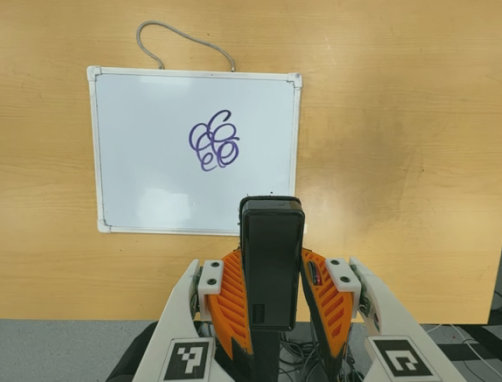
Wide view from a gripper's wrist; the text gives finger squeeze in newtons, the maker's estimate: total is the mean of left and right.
{"total": 4.1, "left": 2.7, "right": 5.5}